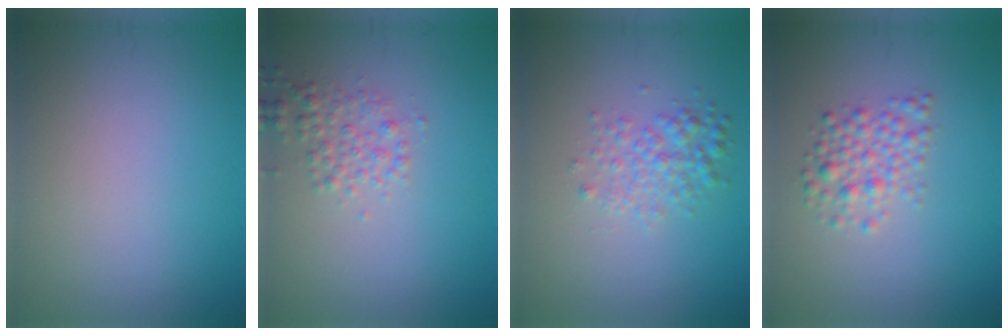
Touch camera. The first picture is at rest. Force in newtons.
{"total": 2.0, "press": 2.0, "slide": 0.1}
{"total": 2.5, "press": 2.5, "slide": 0.0}
{"total": 2.7, "press": 2.7, "slide": 0.1}